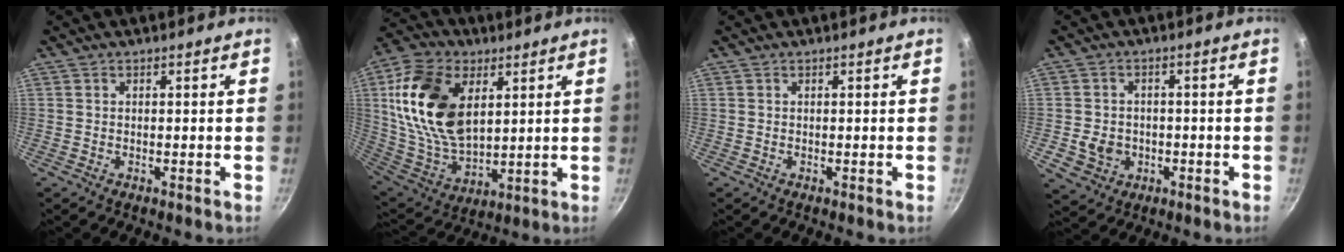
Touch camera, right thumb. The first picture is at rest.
{"total": 21.0, "force": [5.8, 12.9, 15.6], "torque": [-0.280, -0.016, 0.118]}
{"total": 0.0}
{"total": 6.3, "force": [-1.4, 5.5, 2.9], "torque": [-0.036, 0.017, -0.014]}